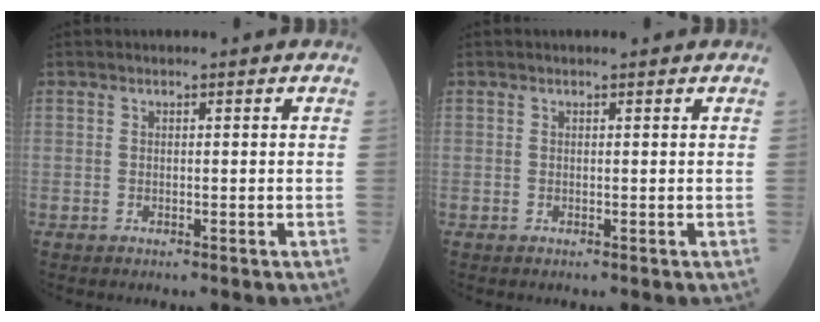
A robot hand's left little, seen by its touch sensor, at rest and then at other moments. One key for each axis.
{"total": 0.7, "fx": 0.6, "fy": 0.2, "fz": 0.4, "tx": -0.011, "ty": 0.001, "tz": 0.007}